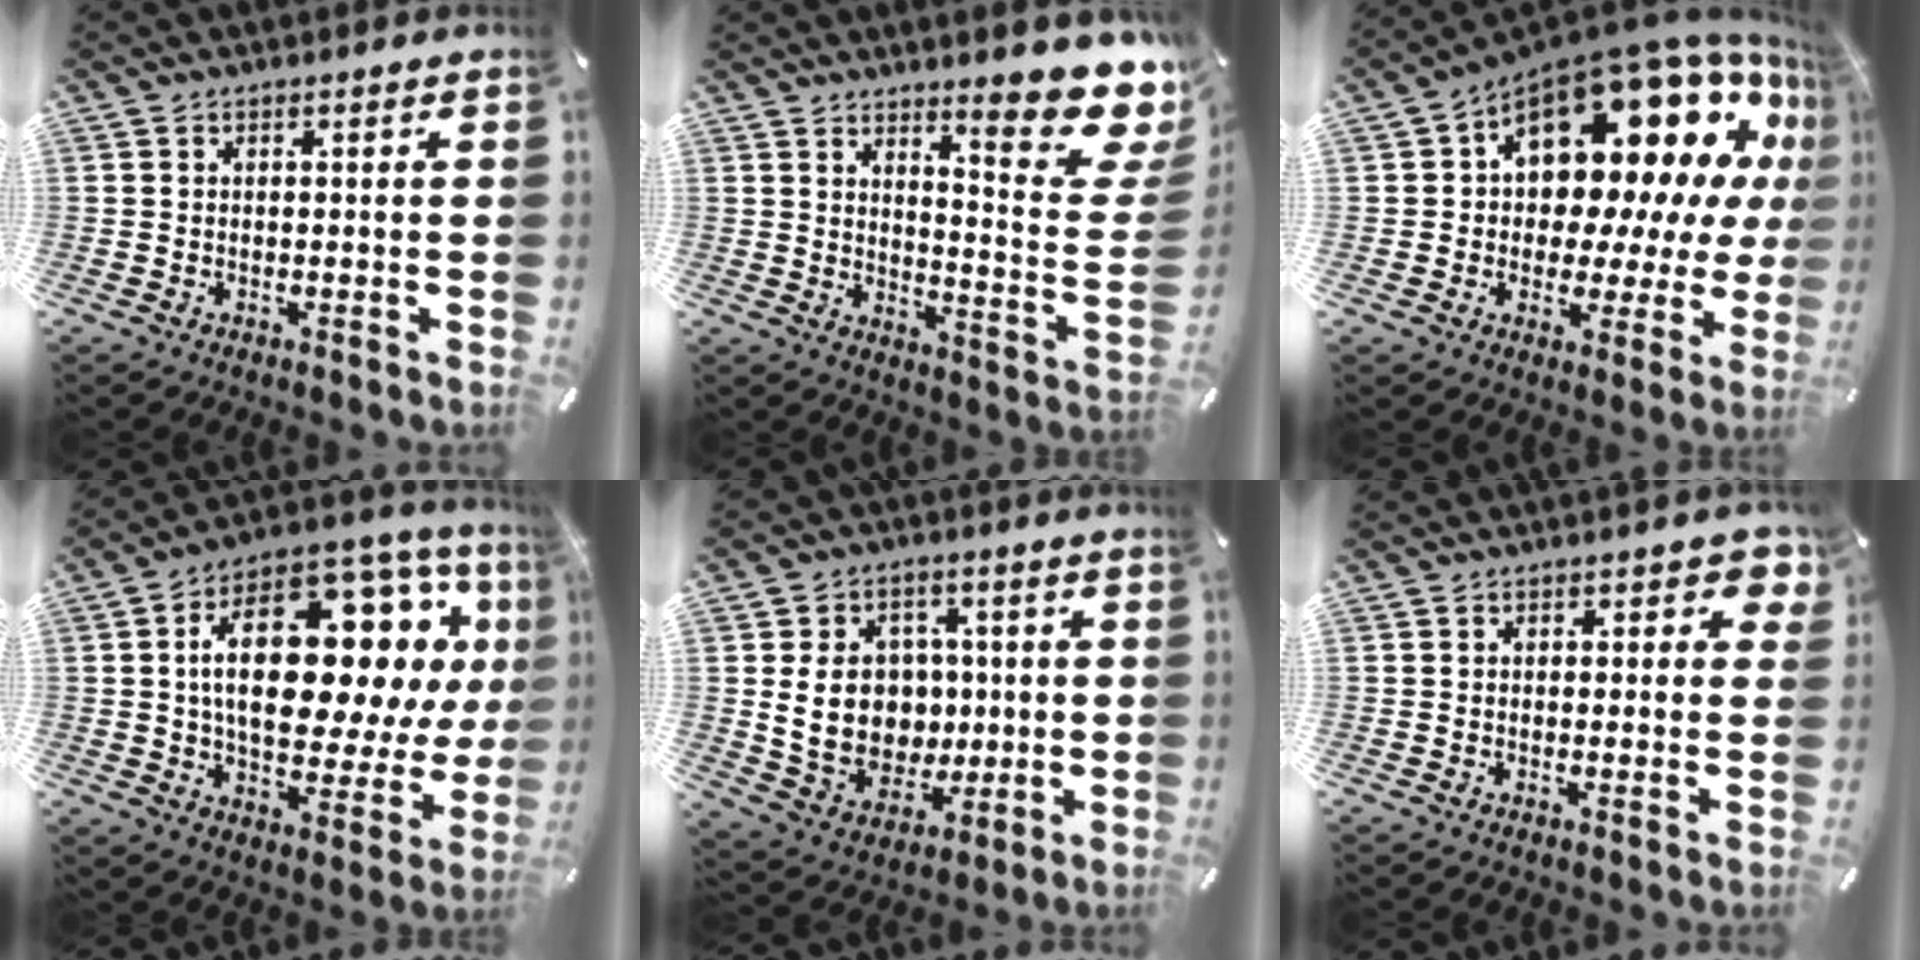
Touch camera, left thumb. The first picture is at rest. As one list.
[{"total": 15.5, "force": [10.8, 4.0, 10.4], "torque": [-0.127, -0.095, 0.174]}, {"total": 21.4, "force": [10.7, 12.2, 13.9], "torque": [-0.189, -0.096, 0.183]}, {"total": 25.6, "force": [7.1, 13.5, 20.5], "torque": [-0.339, -0.046, 0.118]}, {"total": 13.5, "force": [1.0, 11.6, 6.7], "torque": [-0.126, 0.008, 0.031]}, {"total": 2.7, "force": [0.6, 1.6, 2.1], "torque": [-0.018, -0.002, 0.004]}]